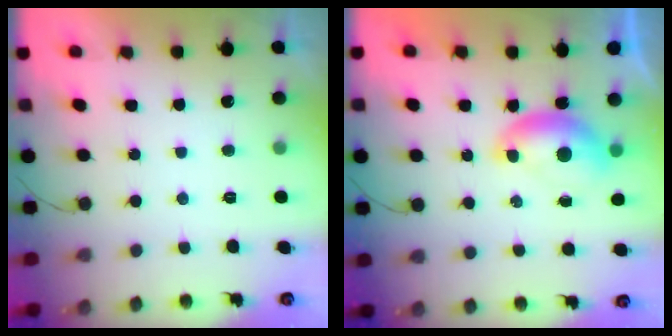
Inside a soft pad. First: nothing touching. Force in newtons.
{"total": 8.0, "press": 7.9, "slide": 1.3}